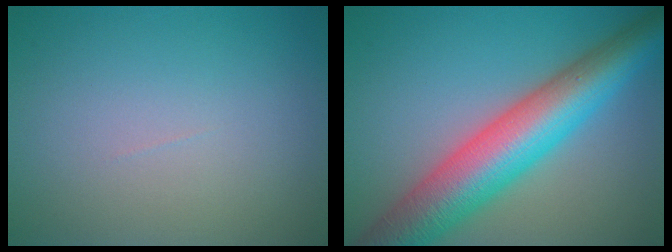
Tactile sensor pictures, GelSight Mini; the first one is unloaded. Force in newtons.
{"total": 10.3, "press": 10.3, "slide": 0.1}